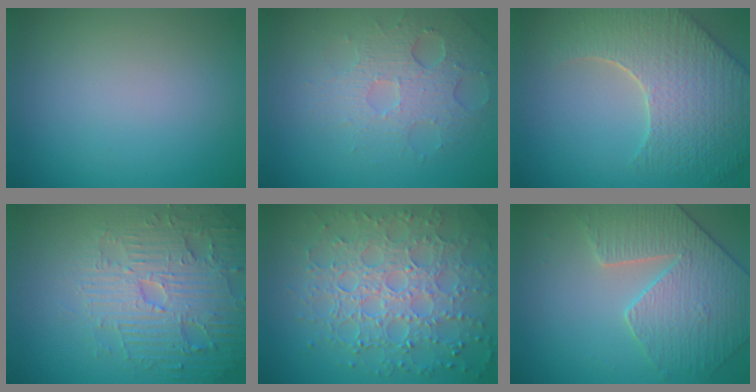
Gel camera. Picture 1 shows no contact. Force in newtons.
{"total": 3.9, "press": 3.6, "slide": 1.5}
{"total": 8.6, "press": 6.3, "slide": 5.9}
{"total": 5.2, "press": 5.0, "slide": 1.1}
{"total": 8.2, "press": 5.9, "slide": 5.7}
{"total": 4.4, "press": 4.4, "slide": 0.2}